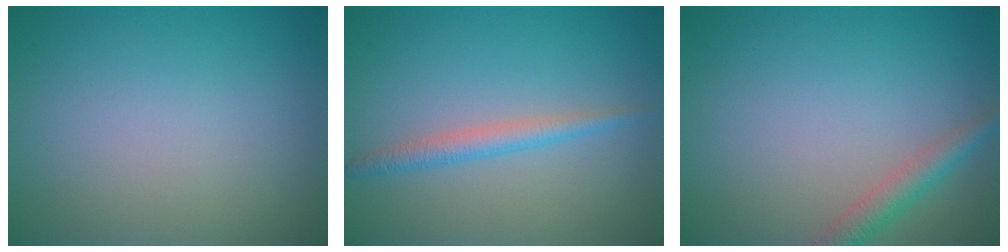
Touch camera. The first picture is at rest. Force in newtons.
{"total": 2.0, "press": 2.0, "slide": 0.1}
{"total": 2.4, "press": 2.4, "slide": 0.1}